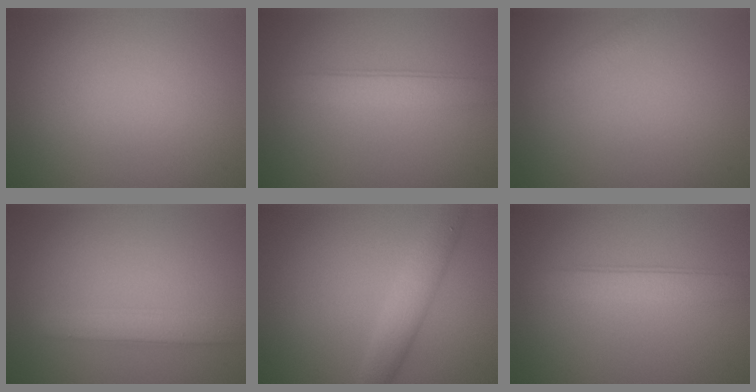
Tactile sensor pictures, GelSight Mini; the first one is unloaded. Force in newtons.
{"total": 2.7, "press": 2.7, "slide": 0.0}
{"total": 1.0, "press": 1.0, "slide": 0.0}
{"total": 2.5, "press": 2.5, "slide": 0.1}
{"total": 3.2, "press": 3.2, "slide": 0.0}
{"total": 2.7, "press": 2.7, "slide": 0.0}